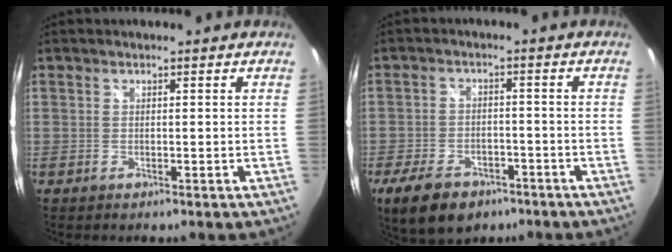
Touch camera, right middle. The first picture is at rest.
{"total": 11.8, "force": [-7.6, 6.7, 6.1], "torque": [-0.145, -0.010, -0.119]}